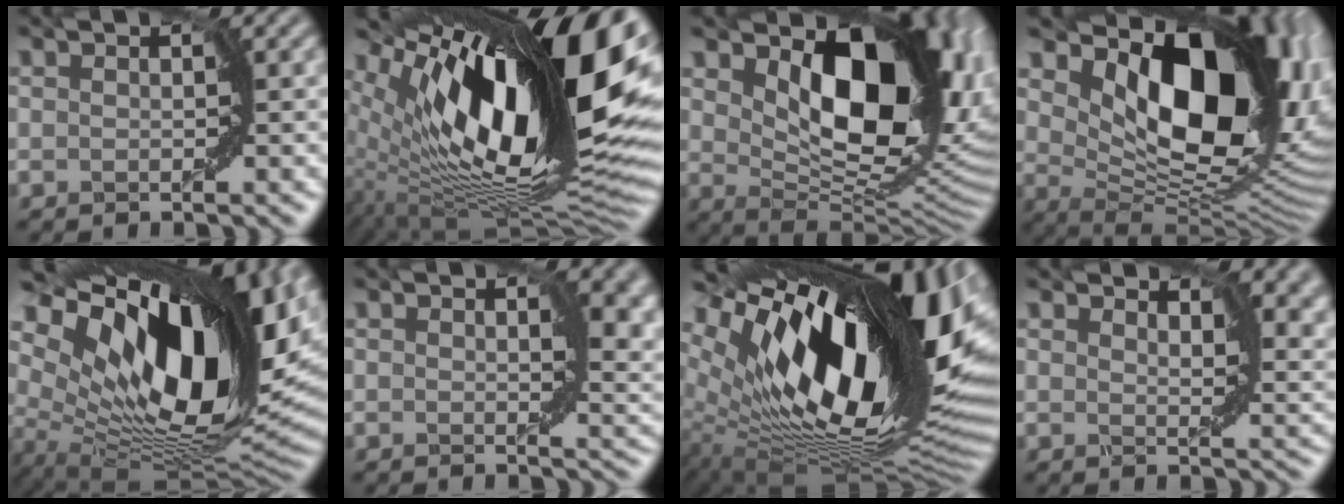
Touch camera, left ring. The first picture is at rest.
{"total": 18.2, "force": [5.6, 5.7, 16.3], "torque": [-0.269, 0.006, 0.093]}
{"total": 11.8, "force": [4.0, 6.1, 9.3], "torque": [-0.134, -0.017, 0.076]}
{"total": 15.1, "force": [5.3, 7.9, 11.7], "torque": [-0.161, -0.012, 0.097]}
{"total": 17.6, "force": [6.3, 8.2, 14.2], "torque": [-0.249, 0.001, 0.116]}
{"total": 6.0, "force": [1.0, 3.6, 4.7], "torque": [-0.048, -0.001, 0.010]}
{"total": 19.5, "force": [6.0, 7.6, 16.9], "torque": [-0.285, 0.001, 0.099]}
{"total": 4.9, "force": [3.0, 2.3, 3.2], "torque": [-0.054, -0.004, 0.048]}